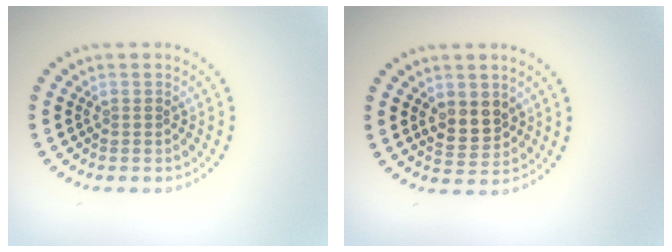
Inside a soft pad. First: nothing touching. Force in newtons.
{"total": 2.7, "press": 2.6, "slide": 0.8}